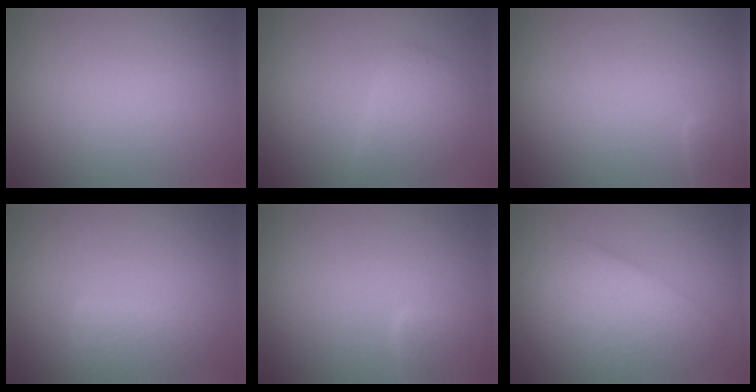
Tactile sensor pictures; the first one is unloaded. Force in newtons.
{"total": 2.7, "press": 2.7, "slide": 0.1}
{"total": 0.8, "press": 0.8, "slide": 0.0}
{"total": 2.8, "press": 2.8, "slide": 0.1}
{"total": 1.6, "press": 1.6, "slide": 0.1}
{"total": 4.6, "press": 4.6, "slide": 0.1}